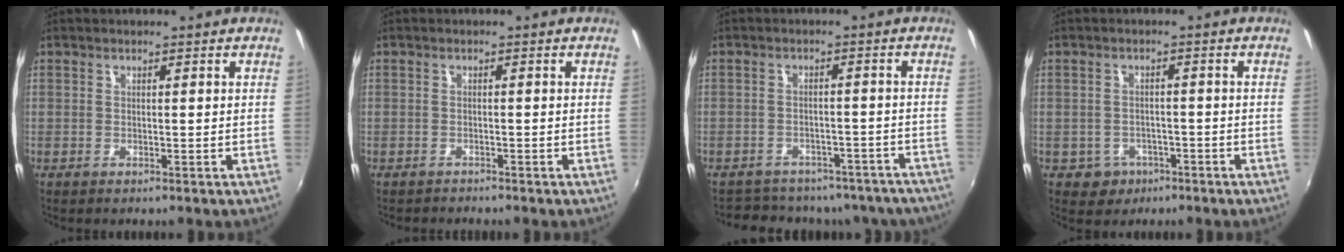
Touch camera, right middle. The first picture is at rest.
{"total": 1.2, "force": [-1.2, 0.1, 0.0], "torque": [-0.005, -0.004, -0.019]}
{"total": 19.8, "force": [-17.1, 8.0, 6.1], "torque": [-0.123, 0.025, -0.193]}
{"total": 4.5, "force": [-2.2, 3.9, 0.9], "torque": [-0.030, 0.005, -0.025]}